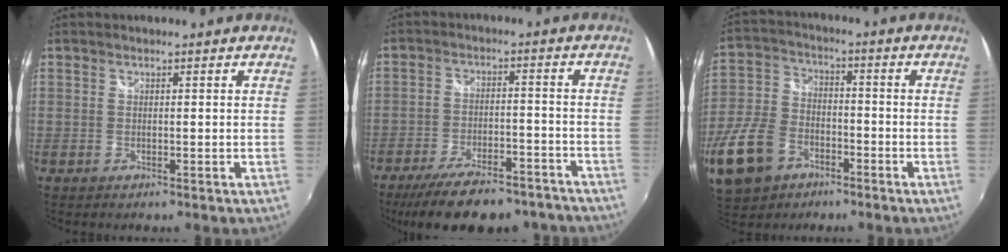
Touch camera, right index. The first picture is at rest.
{"total": 19.4, "force": [-16.2, 6.2, 8.8], "torque": [-0.171, -0.009, -0.220]}
{"total": 15.5, "force": [-7.8, 10.4, 8.4], "torque": [-0.221, -0.002, -0.145]}